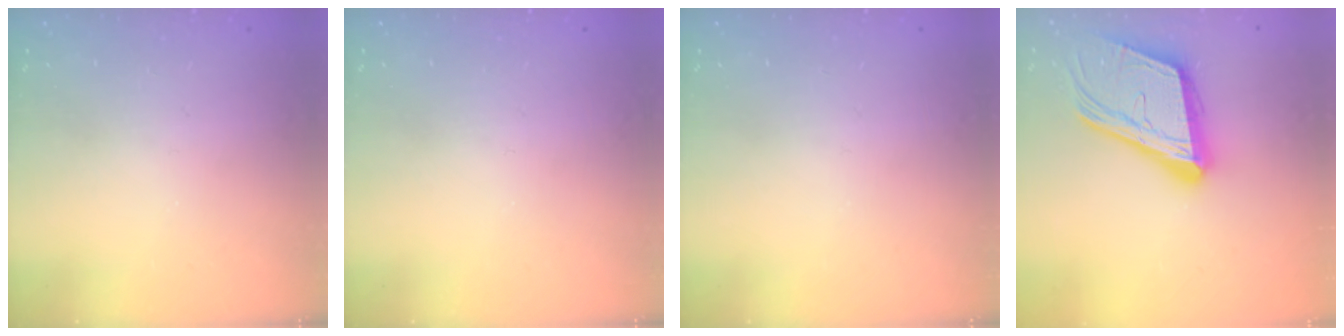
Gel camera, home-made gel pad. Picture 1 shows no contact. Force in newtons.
{"total": 0.0}
{"total": 0.0}
{"total": 21.3, "press": 20.8, "slide": 4.6}